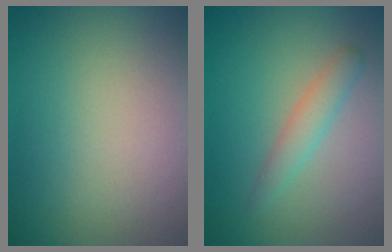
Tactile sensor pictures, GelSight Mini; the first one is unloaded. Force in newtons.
{"total": 2.0, "press": 2.0, "slide": 0.0}